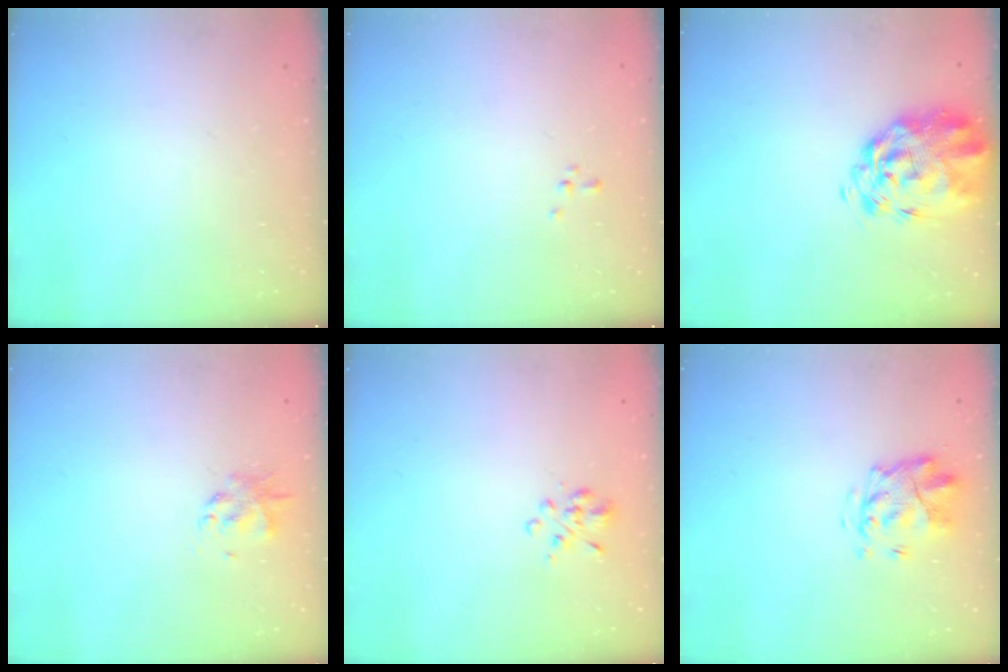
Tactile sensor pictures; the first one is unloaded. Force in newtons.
{"total": 0.7, "press": 0.6, "slide": 0.1}
{"total": 4.0, "press": 3.5, "slide": 1.9}
{"total": 1.9, "press": 1.9, "slide": 0.4}
{"total": 2.2, "press": 1.9, "slide": 1.1}
{"total": 3.7, "press": 3.3, "slide": 1.6}